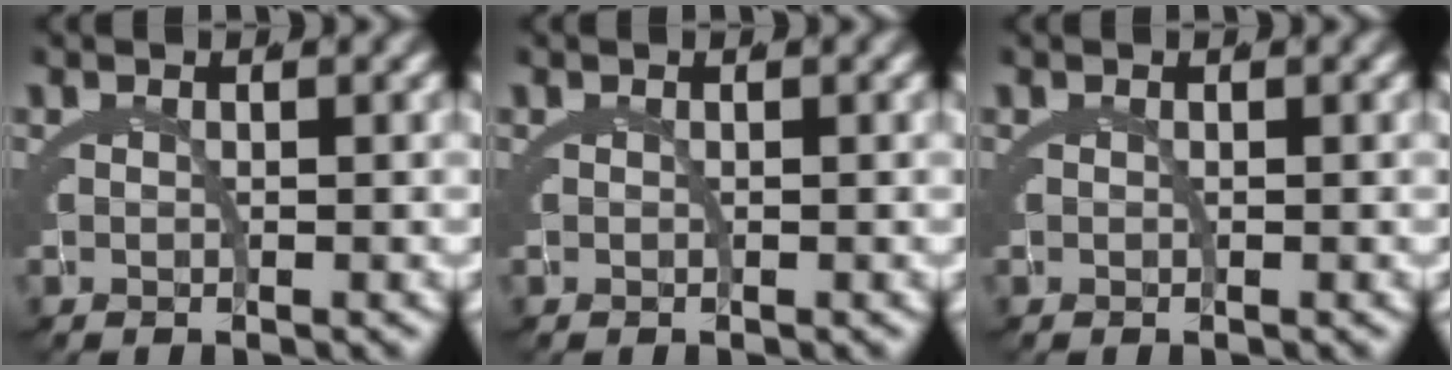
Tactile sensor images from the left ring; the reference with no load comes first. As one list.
[{"total": 0.0}, {"total": 0.0}]